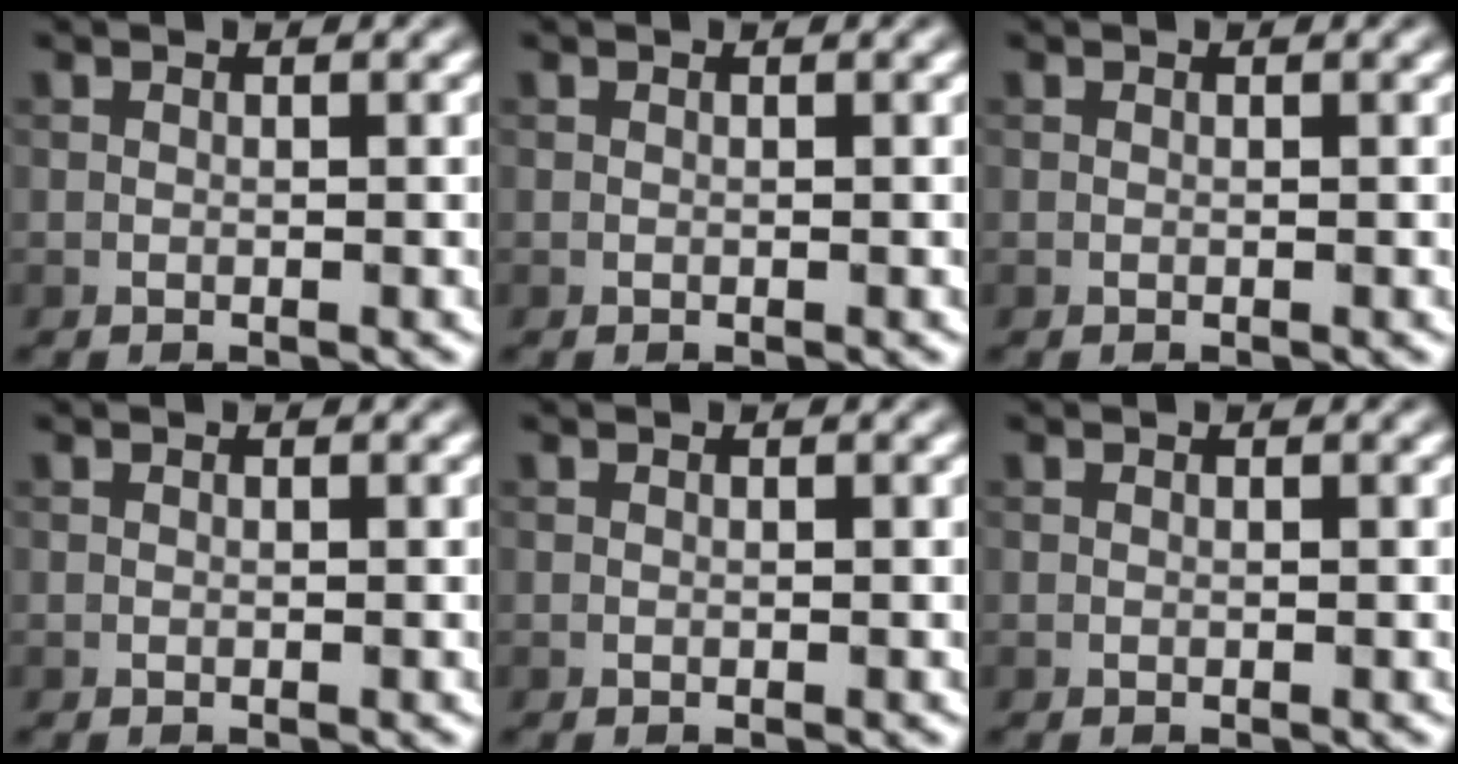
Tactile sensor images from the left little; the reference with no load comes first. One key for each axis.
{"total": 0.0}
{"total": 0.0}
{"total": 0.0}
{"total": 0.0}
{"total": 0.0}